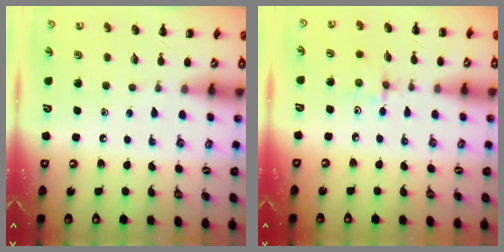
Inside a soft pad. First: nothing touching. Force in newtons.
{"total": 3.0, "press": 2.8, "slide": 0.9}